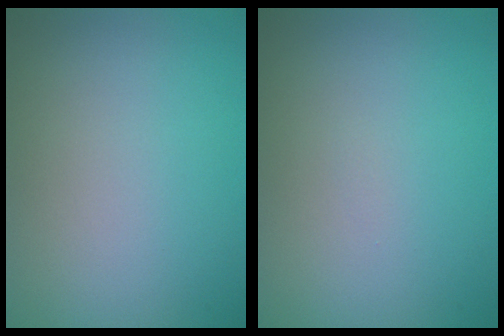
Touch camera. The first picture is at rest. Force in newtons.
{"total": 0.0}